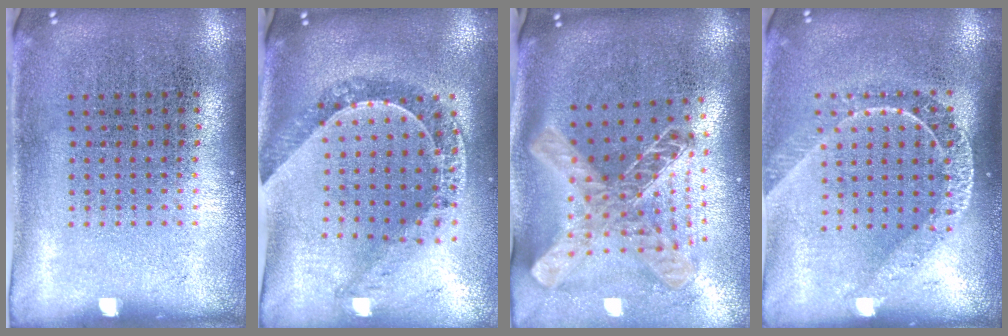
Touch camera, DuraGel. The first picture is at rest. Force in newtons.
{"total": 1.1, "press": 1.1, "slide": 0.2}
{"total": 2.2, "press": 1.7, "slide": 1.4}
{"total": 1.6, "press": 1.4, "slide": 0.8}